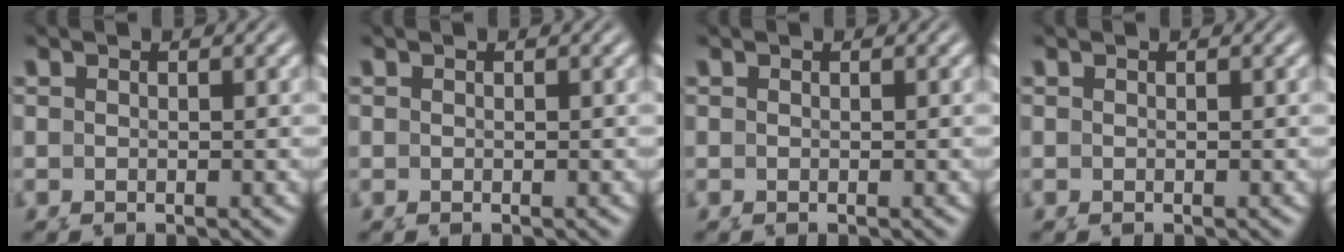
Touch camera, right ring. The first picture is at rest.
{"total": 0.0}
{"total": 0.0}
{"total": 0.0}